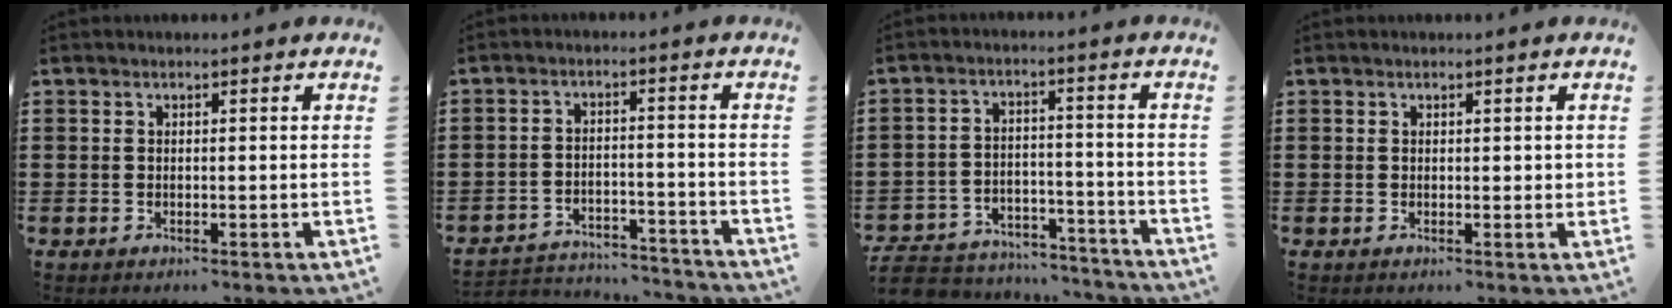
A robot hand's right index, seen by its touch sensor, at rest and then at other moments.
{"total": 4.0, "force": [-3.9, 0.5, 0.6], "torque": [-0.022, 0.003, -0.083]}
{"total": 6.2, "force": [-6.0, 1.3, 0.7], "torque": [-0.030, 0.010, -0.124]}
{"total": 0.9, "force": [0.3, 0.6, 0.5], "torque": [-0.001, 0.003, 0.004]}